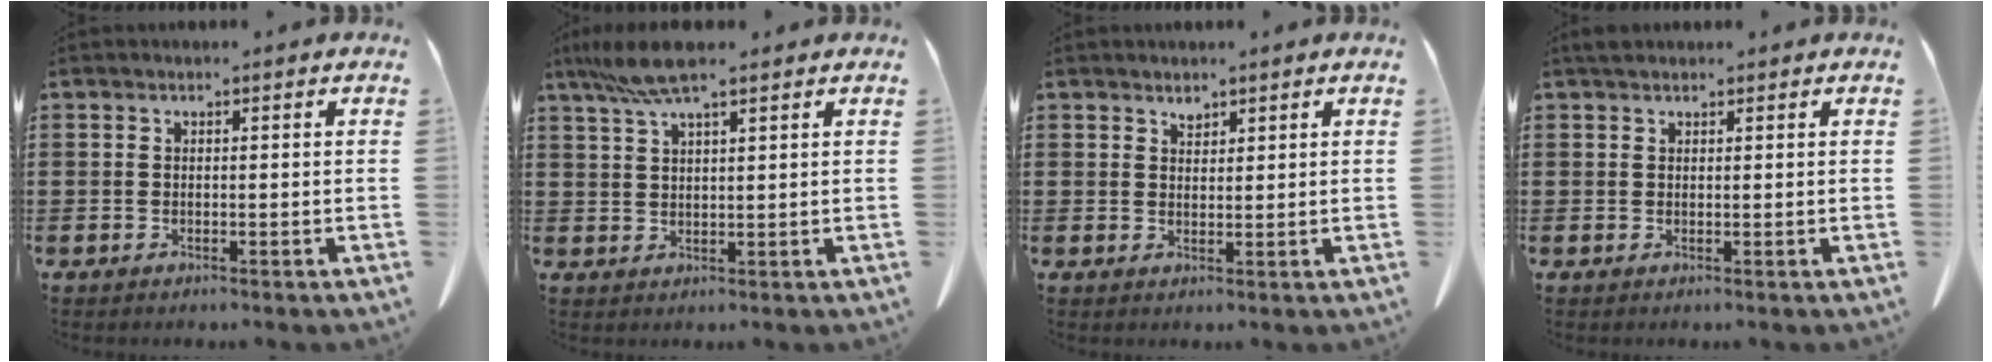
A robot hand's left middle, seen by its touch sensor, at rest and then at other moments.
{"total": 6.0, "force": [4.3, 0.8, 4.1], "torque": [-0.090, -0.005, 0.078]}
{"total": 1.5, "force": [1.3, 0.6, 0.3], "torque": [0.000, -0.004, 0.024]}
{"total": 1.3, "force": [1.1, 0.5, 0.4], "torque": [-0.012, 0.002, 0.022]}